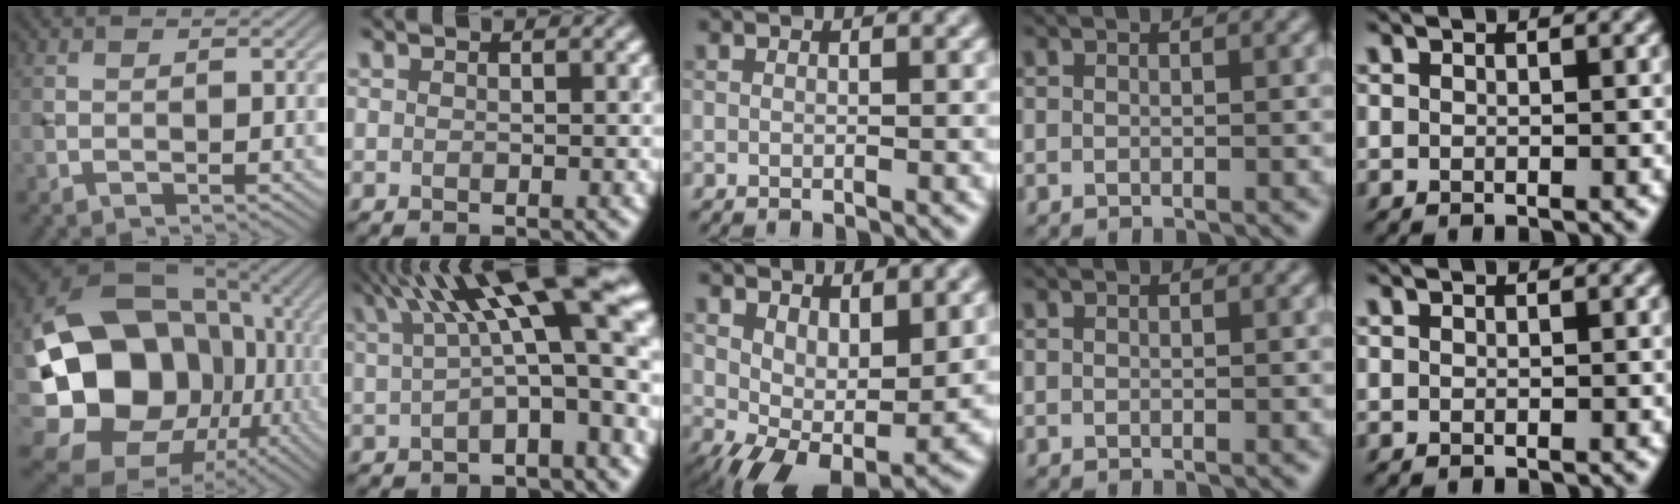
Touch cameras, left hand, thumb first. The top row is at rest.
{"thumb": {"total": 21.9, "force": [-3.2, 18.0, 12.0], "torque": [-0.253, -0.035, -0.048]}, "index": {"total": 12.2, "force": [3.8, 3.2, 11.1], "torque": [-0.153, 0.020, 0.057]}, "middle": {"total": 6.9, "force": [1.6, 3.5, 5.7], "torque": [-0.080, -0.014, 0.043]}}